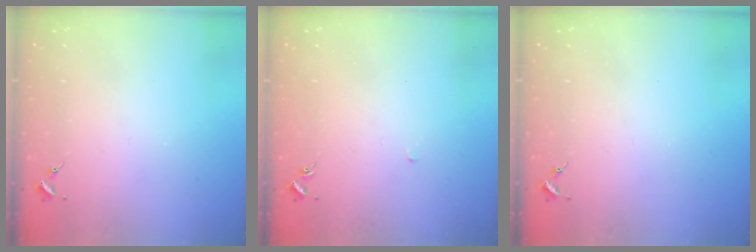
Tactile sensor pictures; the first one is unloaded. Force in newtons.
{"total": 1.6, "press": 1.6, "slide": 0.1}
{"total": 0.0}